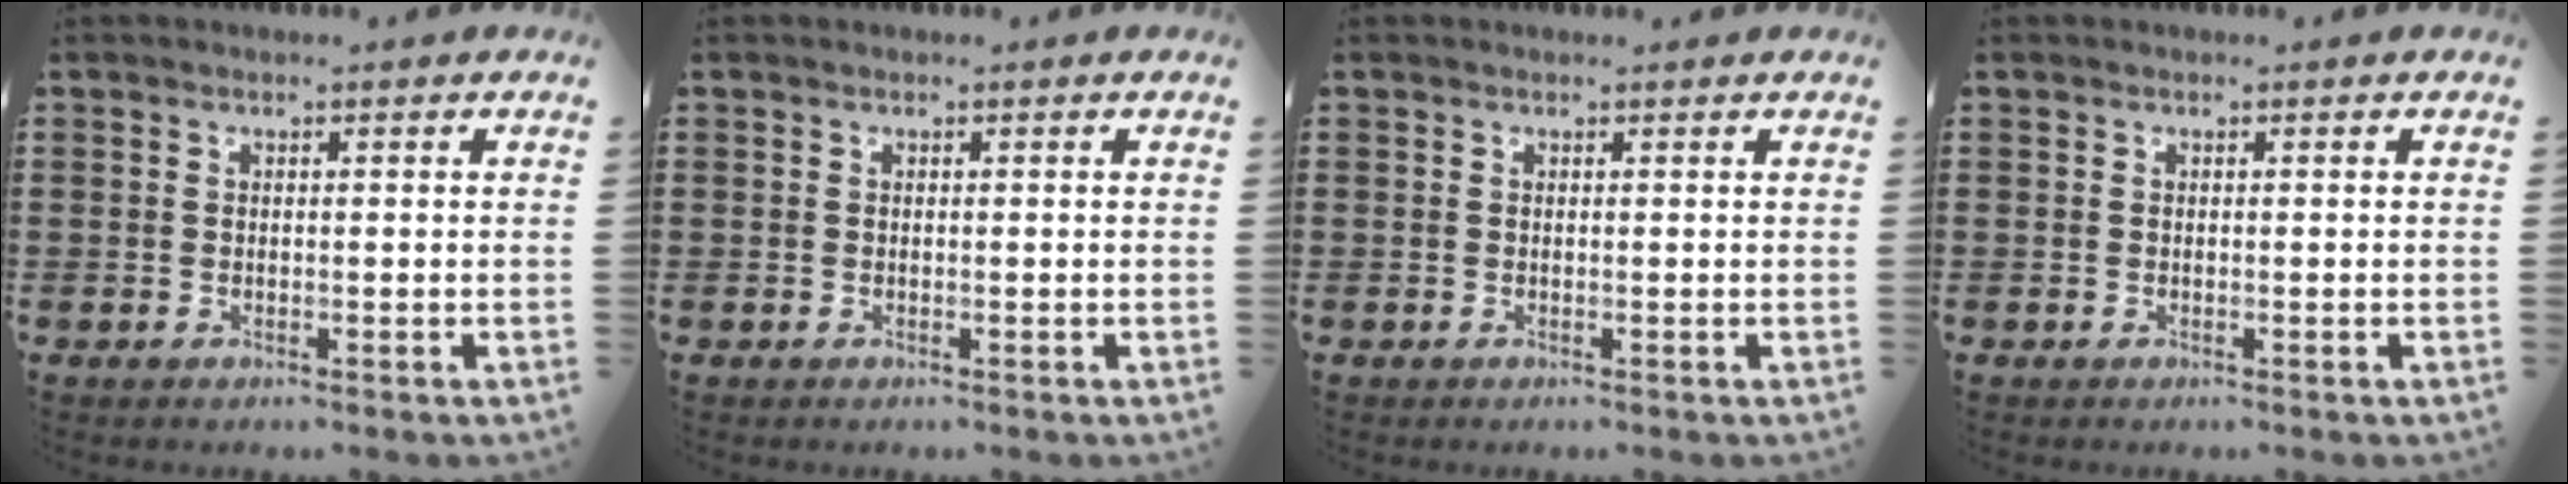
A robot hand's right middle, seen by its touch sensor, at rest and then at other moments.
{"total": 0.0}
{"total": 0.0}
{"total": 0.0}